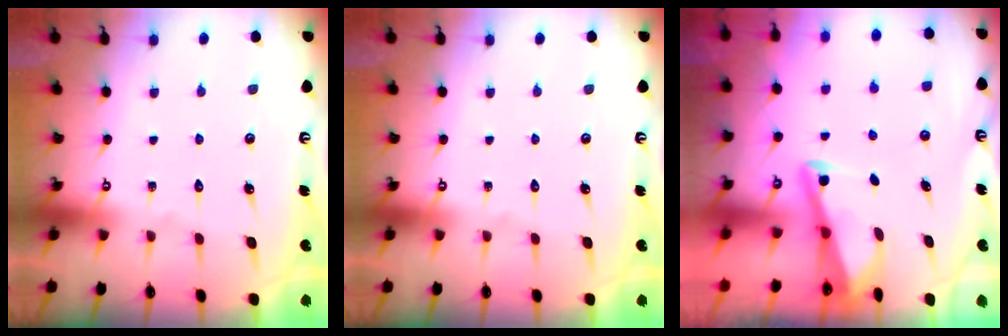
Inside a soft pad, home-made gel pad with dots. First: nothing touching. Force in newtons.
{"total": 0.0}
{"total": 2.8, "press": 2.8, "slide": 0.4}